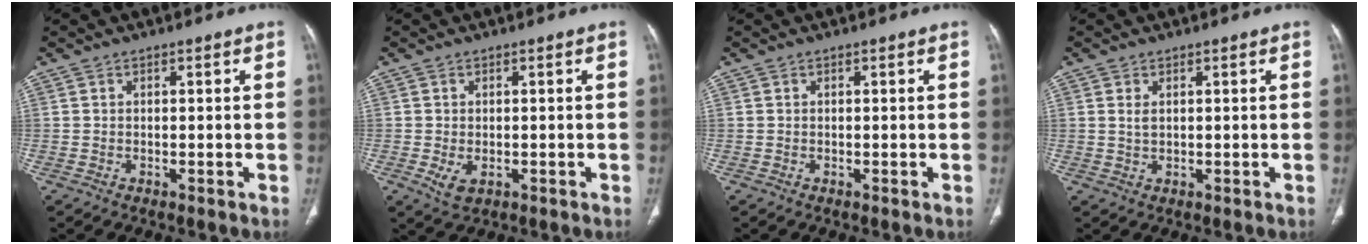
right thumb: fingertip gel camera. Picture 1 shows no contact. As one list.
[{"total": 3.2, "force": [-0.8, 2.0, 2.4], "torque": [-0.048, -0.004, -0.005]}, {"total": 0.0}, {"total": 1.9, "force": [0.5, 1.1, 1.5], "torque": [-0.031, 0.001, 0.016]}]